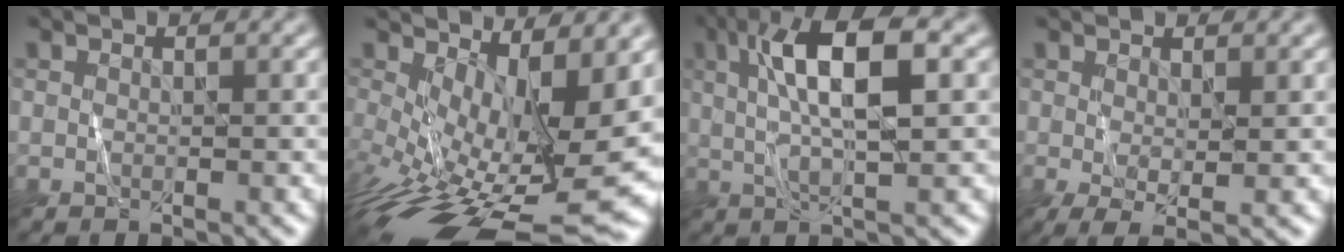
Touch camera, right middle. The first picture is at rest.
{"total": 12.3, "force": [-1.3, 5.2, 11.0], "torque": [-0.185, -0.042, 0.002]}
{"total": 7.9, "force": [1.7, 2.2, 7.3], "torque": [-0.134, 0.015, 0.025]}
{"total": 2.6, "force": [-0.2, 0.7, 2.5], "torque": [-0.054, -0.004, -0.002]}